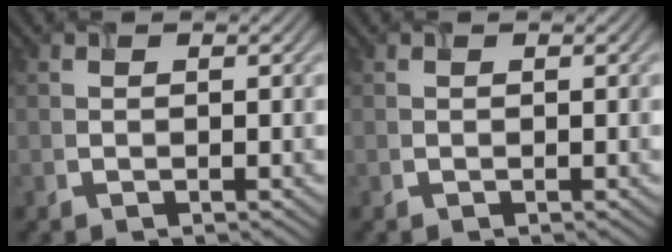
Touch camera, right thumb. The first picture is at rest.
{"total": 0.0}